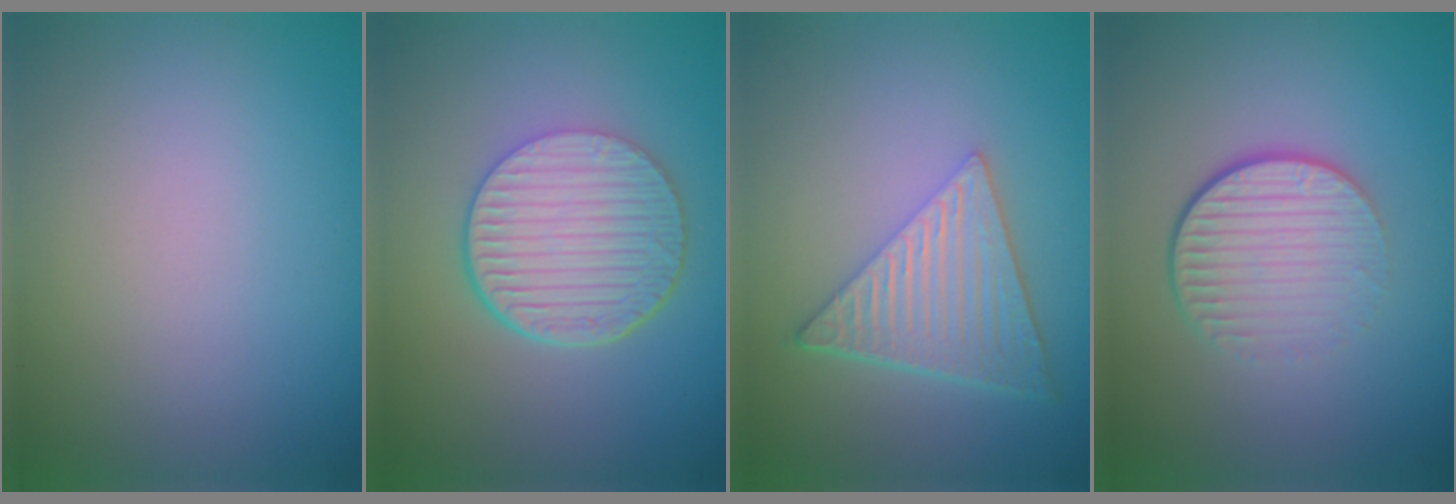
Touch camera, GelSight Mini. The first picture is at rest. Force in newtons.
{"total": 6.8, "press": 4.7, "slide": 4.9}
{"total": 6.5, "press": 4.5, "slide": 4.7}
{"total": 4.5, "press": 2.8, "slide": 3.5}